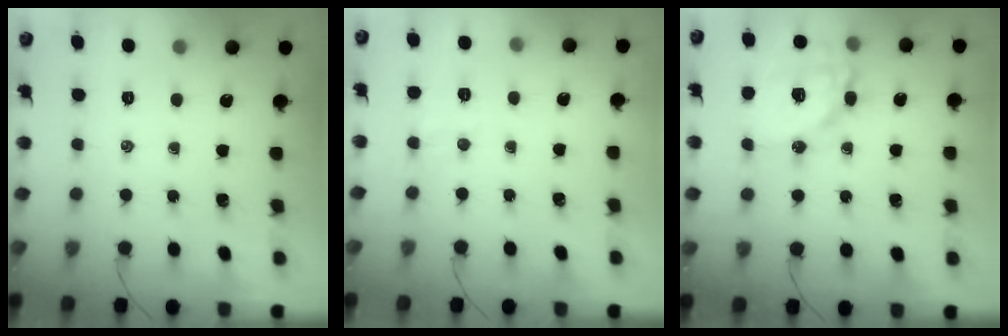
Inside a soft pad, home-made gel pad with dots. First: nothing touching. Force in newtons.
{"total": 4.5, "press": 4.4, "slide": 0.9}
{"total": 14.0, "press": 13.9, "slide": 2.2}